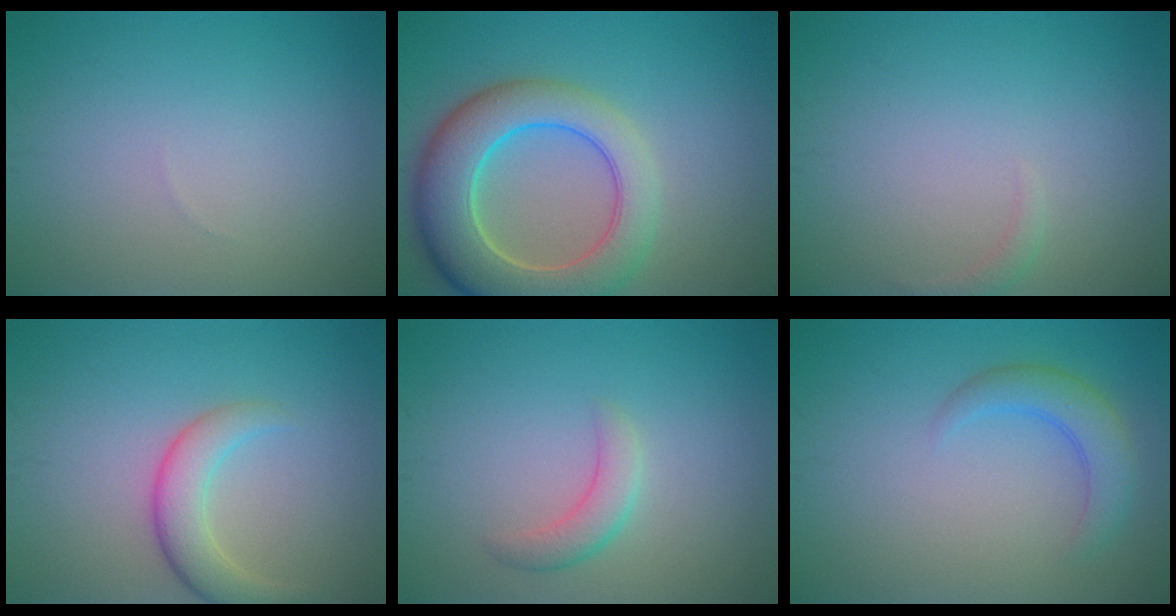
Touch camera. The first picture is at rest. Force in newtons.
{"total": 9.1, "press": 9.1, "slide": 0.8}
{"total": 0.8, "press": 0.7, "slide": 0.1}
{"total": 3.7, "press": 3.6, "slide": 0.3}
{"total": 2.1, "press": 2.1, "slide": 0.2}
{"total": 3.1, "press": 3.1, "slide": 0.1}